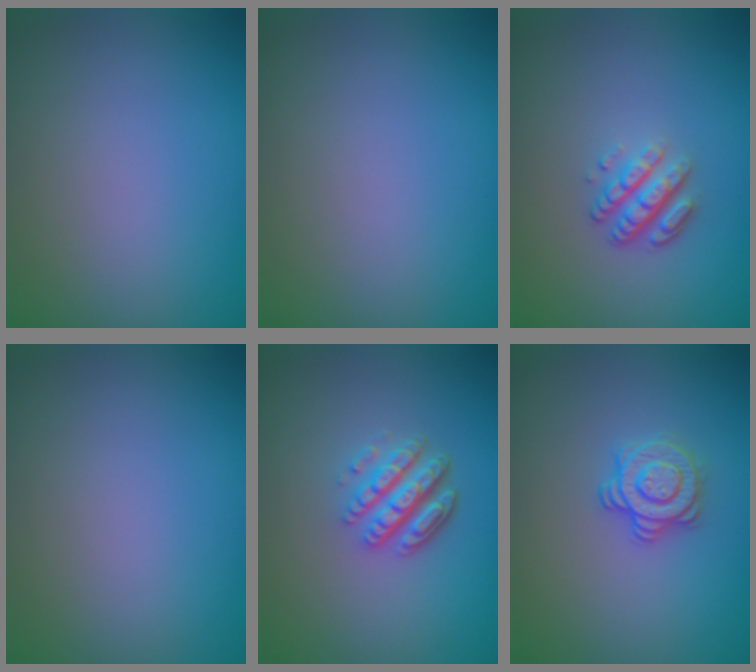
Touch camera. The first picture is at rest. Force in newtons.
{"total": 0.0}
{"total": 3.4, "press": 2.5, "slide": 2.4}
{"total": 0.0}
{"total": 4.4, "press": 3.3, "slide": 2.9}
{"total": 2.9, "press": 2.6, "slide": 1.2}